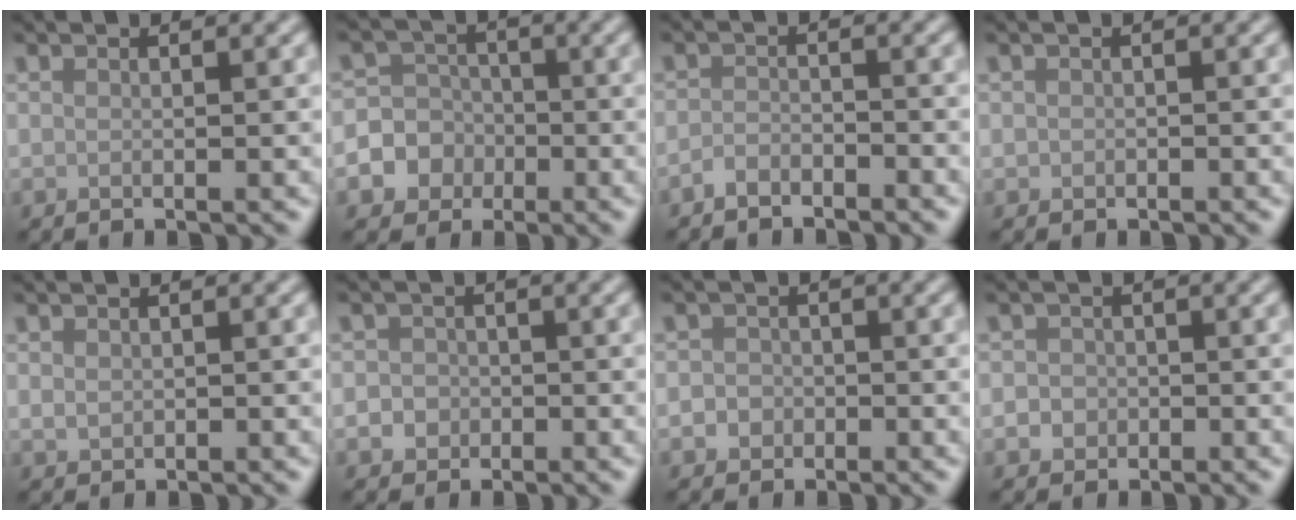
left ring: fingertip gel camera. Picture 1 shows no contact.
{"total": 8.0, "force": [-2.7, 7.5, 1.3], "torque": [-0.026, -0.004, -0.074]}
{"total": 1.8, "force": [-1.6, 0.7, 0.4], "torque": [-0.006, 0.003, -0.035]}
{"total": 0.5, "force": [-0.1, 0.5, 0.0], "torque": [0.005, -0.006, -0.003]}
{"total": 0.9, "force": [0.1, 0.8, 0.4], "torque": [-0.007, -0.003, 0.005]}
{"total": 2.4, "force": [-0.8, 2.2, 0.5], "torque": [0.014, 0.004, -0.025]}
{"total": 1.9, "force": [-0.7, 1.8, 0.4], "torque": [0.014, 0.004, -0.021]}
{"total": 1.9, "force": [-0.6, 1.8, 0.4], "torque": [0.012, 0.005, -0.018]}